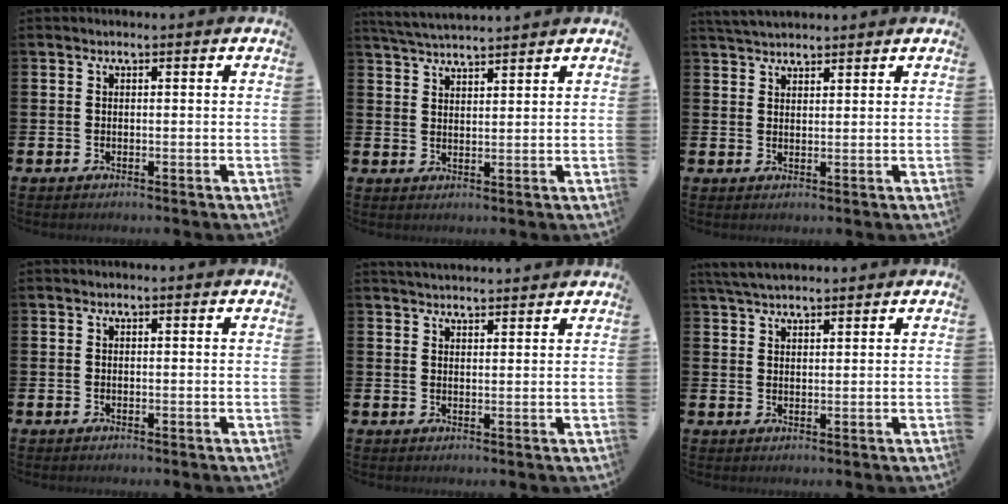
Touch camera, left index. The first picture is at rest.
{"total": 4.1, "force": [4.0, 0.0, 0.5], "torque": [-0.016, -0.020, 0.072]}
{"total": 3.4, "force": [3.3, 0.7, 0.4], "torque": [-0.012, -0.010, 0.062]}
{"total": 0.0}
{"total": 3.0, "force": [3.0, 0.3, 0.1], "torque": [-0.003, -0.014, 0.054]}
{"total": 4.2, "force": [3.9, 1.0, 1.3], "torque": [-0.031, -0.009, 0.073]}